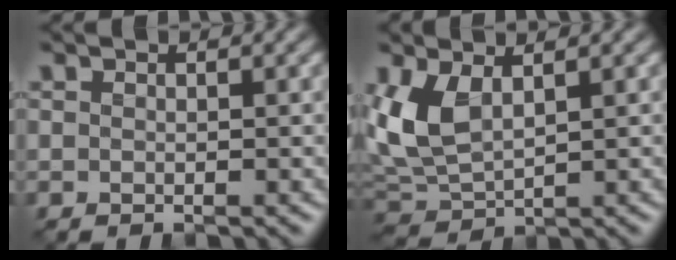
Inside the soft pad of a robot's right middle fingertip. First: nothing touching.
{"total": 5.3, "force": [1.3, 2.9, 4.3], "torque": [-0.105, -0.002, 0.025]}